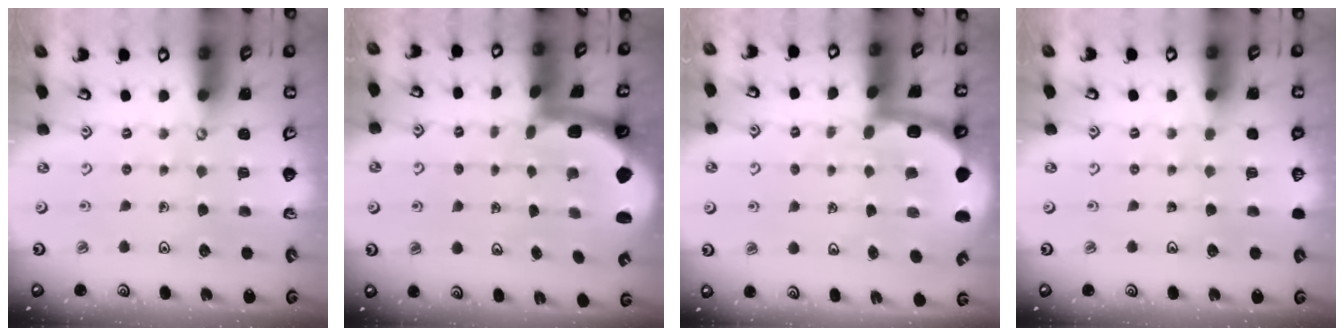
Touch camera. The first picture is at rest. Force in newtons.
{"total": 1.7, "press": 1.6, "slide": 0.3}
{"total": 6.1, "press": 5.9, "slide": 1.5}
{"total": 0.0}